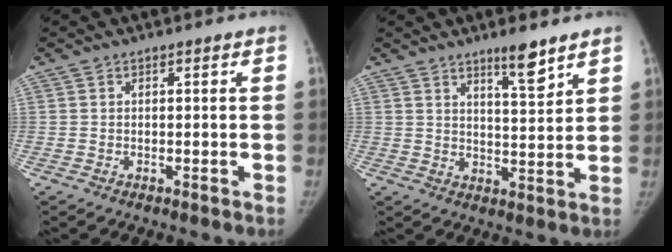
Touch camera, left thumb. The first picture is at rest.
{"total": 6.3, "force": [4.7, 0.9, 4.2], "torque": [-0.054, -0.039, 0.074]}